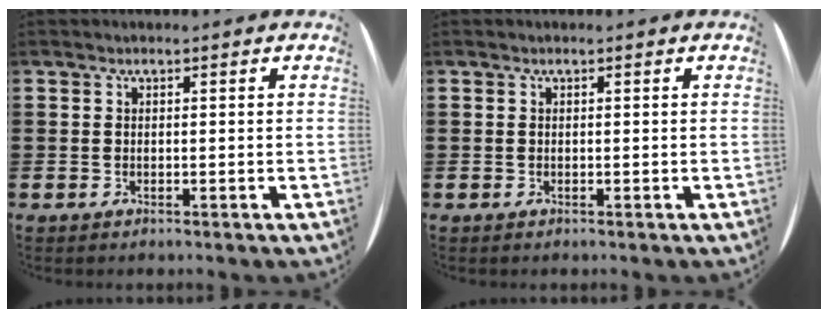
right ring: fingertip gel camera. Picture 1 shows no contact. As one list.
[{"total": 0.0}]